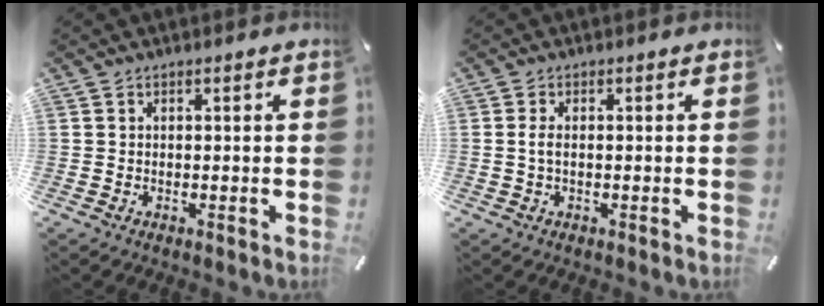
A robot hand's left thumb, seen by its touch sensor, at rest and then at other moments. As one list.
[{"total": 1.9, "force": [0.0, 0.7, 1.8], "torque": [-0.041, 0.000, -0.004]}]